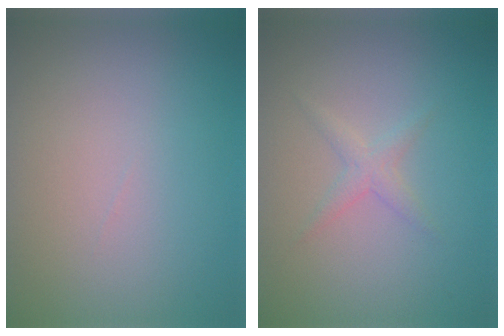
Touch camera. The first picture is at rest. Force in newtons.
{"total": 1.3, "press": 1.3, "slide": 0.1}